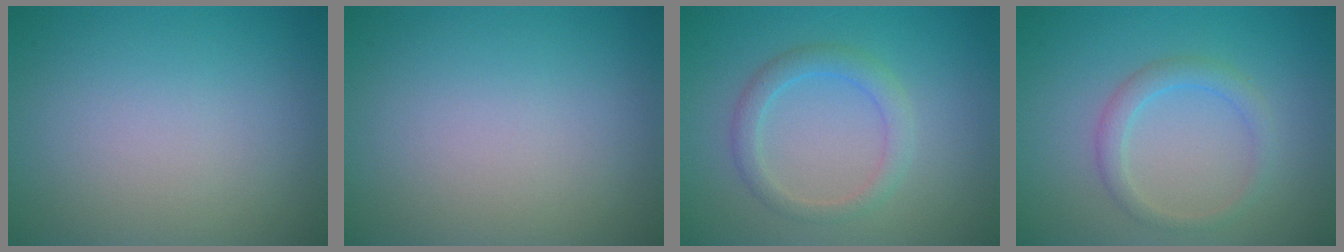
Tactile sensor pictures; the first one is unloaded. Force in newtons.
{"total": 0.0}
{"total": 2.4, "press": 2.4, "slide": 0.1}
{"total": 2.1, "press": 2.1, "slide": 0.1}